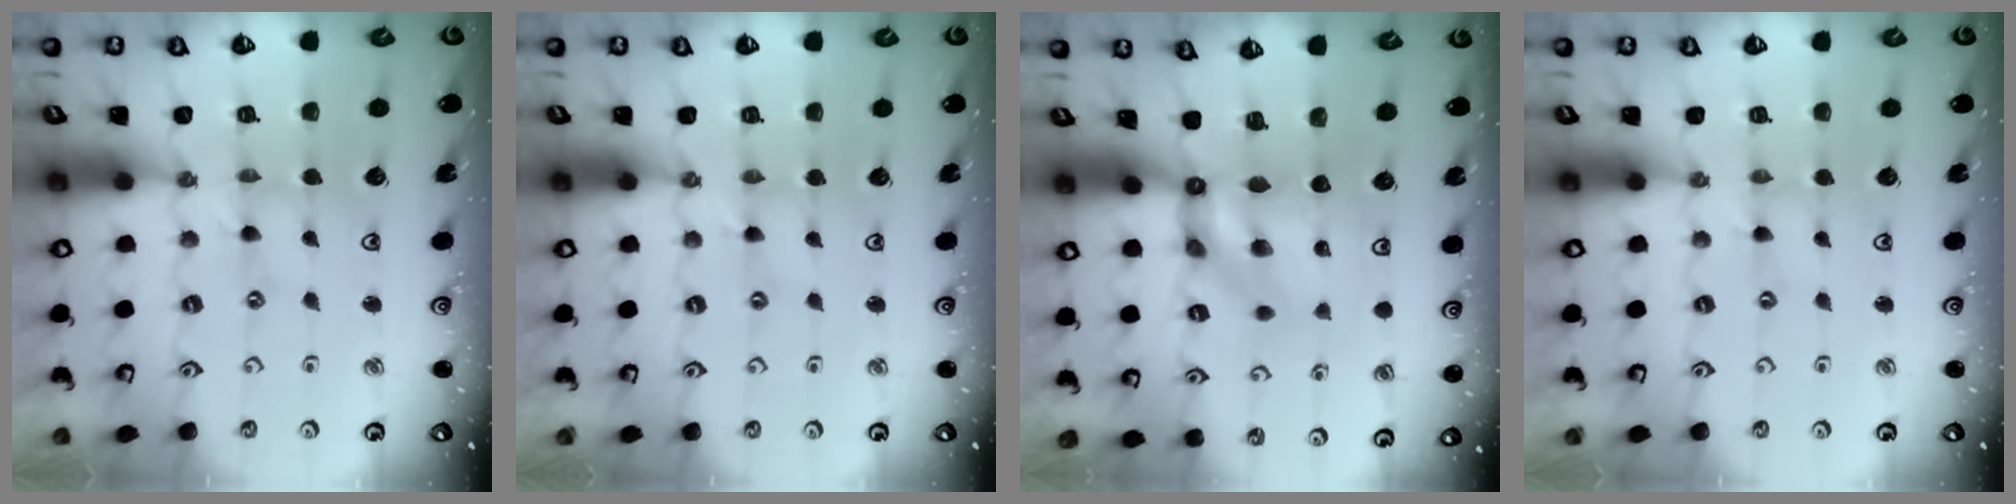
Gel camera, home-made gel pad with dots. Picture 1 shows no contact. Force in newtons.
{"total": 1.5, "press": 1.5, "slide": 0.2}
{"total": 7.5, "press": 7.5, "slide": 0.5}
{"total": 1.2, "press": 1.1, "slide": 0.2}